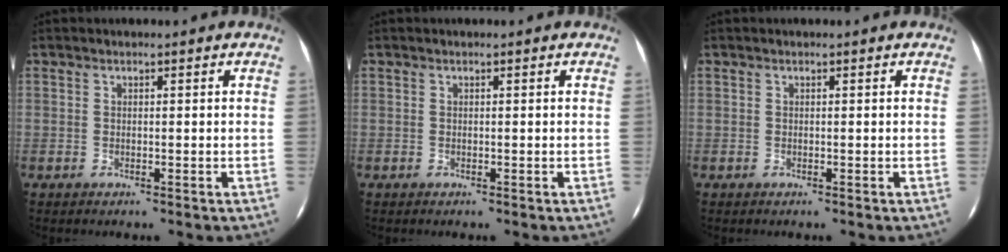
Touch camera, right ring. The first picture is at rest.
{"total": 0.0}
{"total": 0.0}